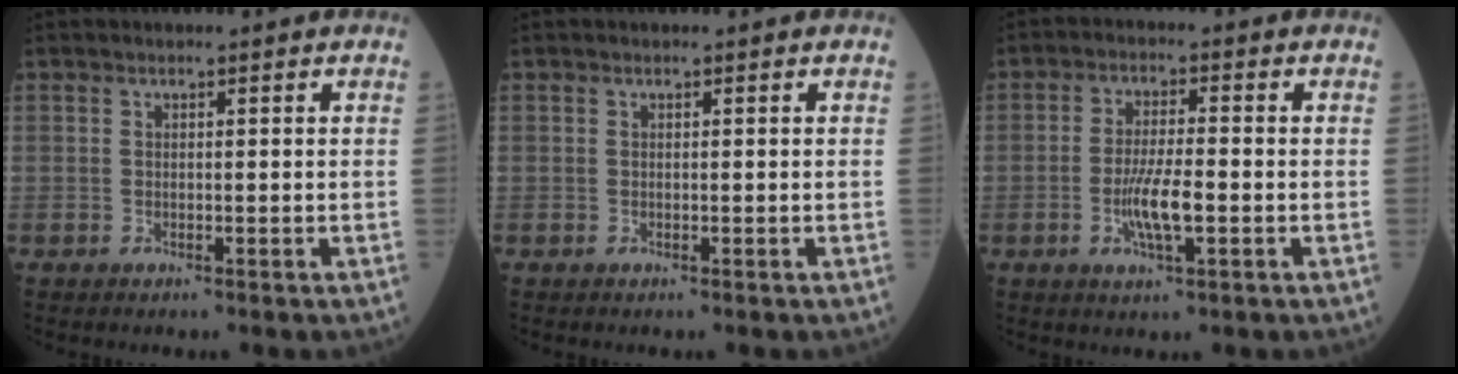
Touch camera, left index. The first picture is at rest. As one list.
[{"total": 0.0}, {"total": 6.0, "force": [-1.6, 1.1, 5.7], "torque": [-0.116, -0.006, -0.030]}]